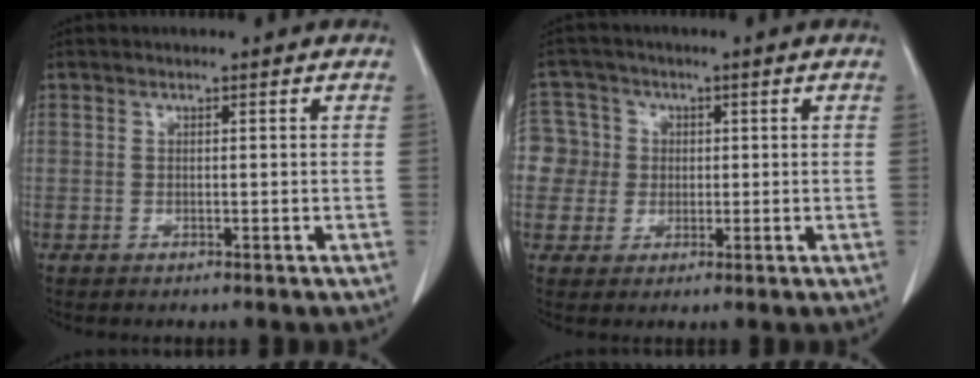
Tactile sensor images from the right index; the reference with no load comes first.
{"total": 8.1, "force": [0.5, 8.0, 0.6], "torque": [-0.020, 0.036, 0.017]}